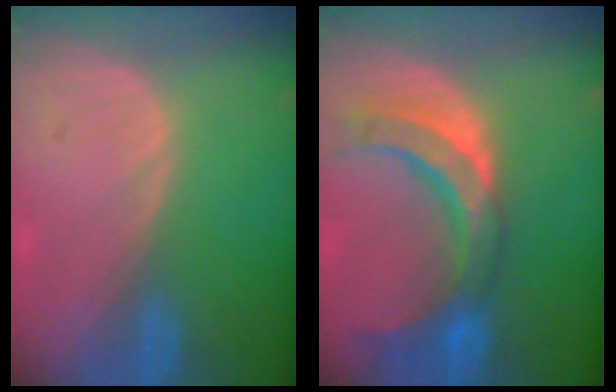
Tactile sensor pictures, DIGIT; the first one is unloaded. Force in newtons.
{"total": 10.7, "press": 9.4, "slide": 5.0}